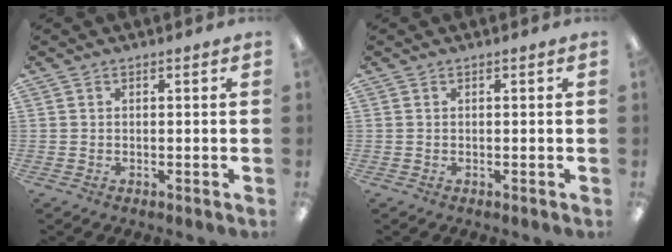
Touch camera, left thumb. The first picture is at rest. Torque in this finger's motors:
{"motor_torque": [0.01, 0.00, 0.05, 0.01, 0.00]}